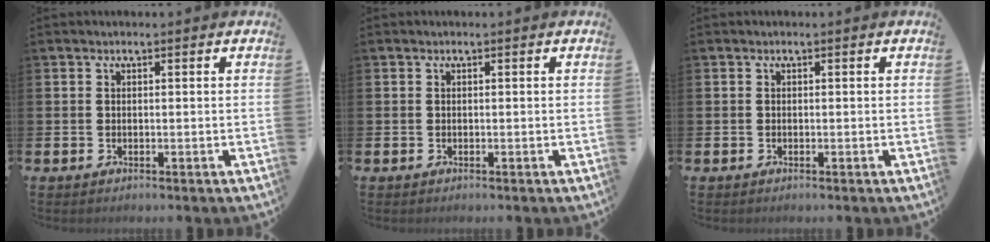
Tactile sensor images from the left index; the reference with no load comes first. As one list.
[{"total": 0.0}, {"total": 0.0}]